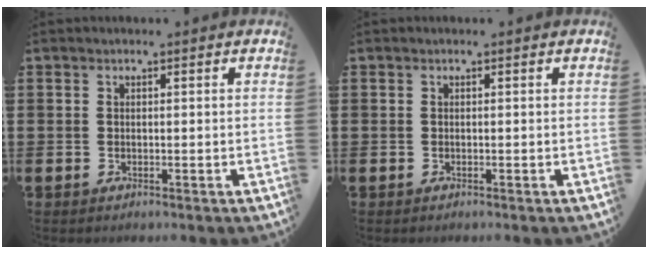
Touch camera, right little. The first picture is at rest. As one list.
[{"total": 0.0}]